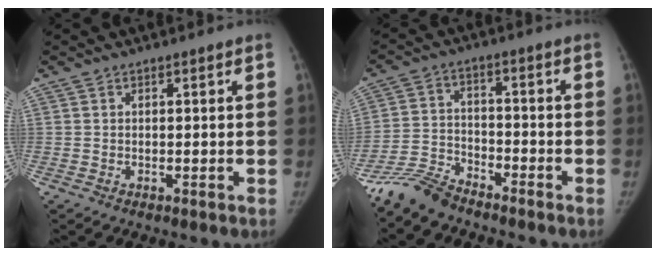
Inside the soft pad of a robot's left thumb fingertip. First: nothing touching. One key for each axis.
{"total": 7.7, "fx": -7.1, "fy": 2.5, "fz": 1.8, "tx": -0.035, "ty": 0.031, "tz": -0.144}